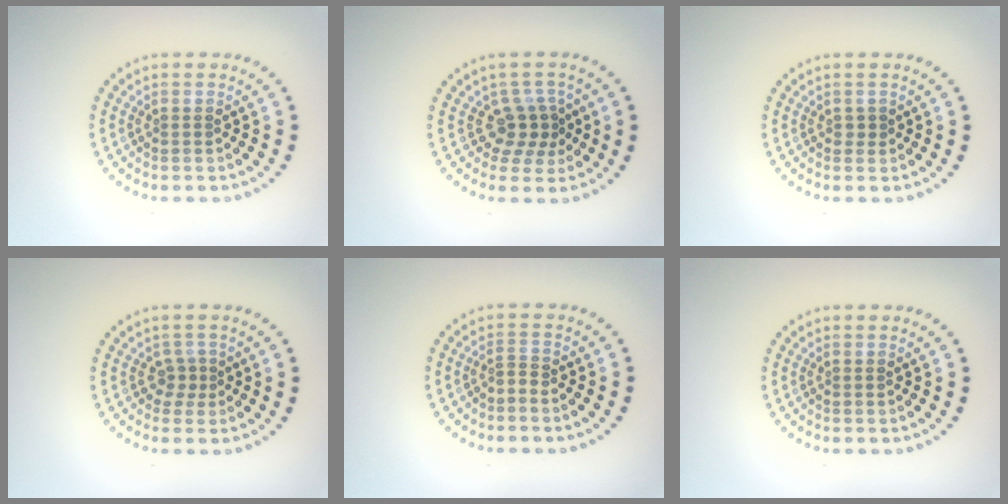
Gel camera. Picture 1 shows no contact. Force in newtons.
{"total": 2.9, "press": 2.1, "slide": 1.9}
{"total": 0.7, "press": 0.7, "slide": 0.2}
{"total": 1.4, "press": 1.0, "slide": 0.9}
{"total": 0.9, "press": 0.3, "slide": 0.9}
{"total": 0.0}